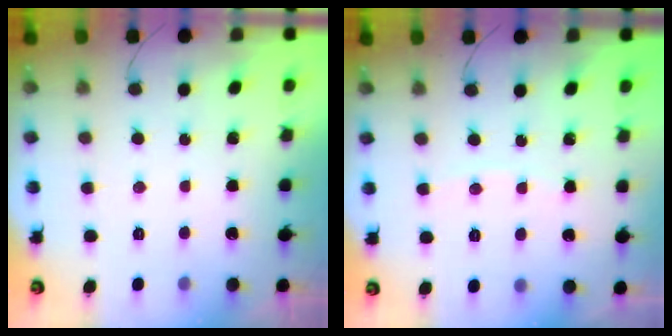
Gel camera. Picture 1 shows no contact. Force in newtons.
{"total": 1.5, "press": 1.5, "slide": 0.2}